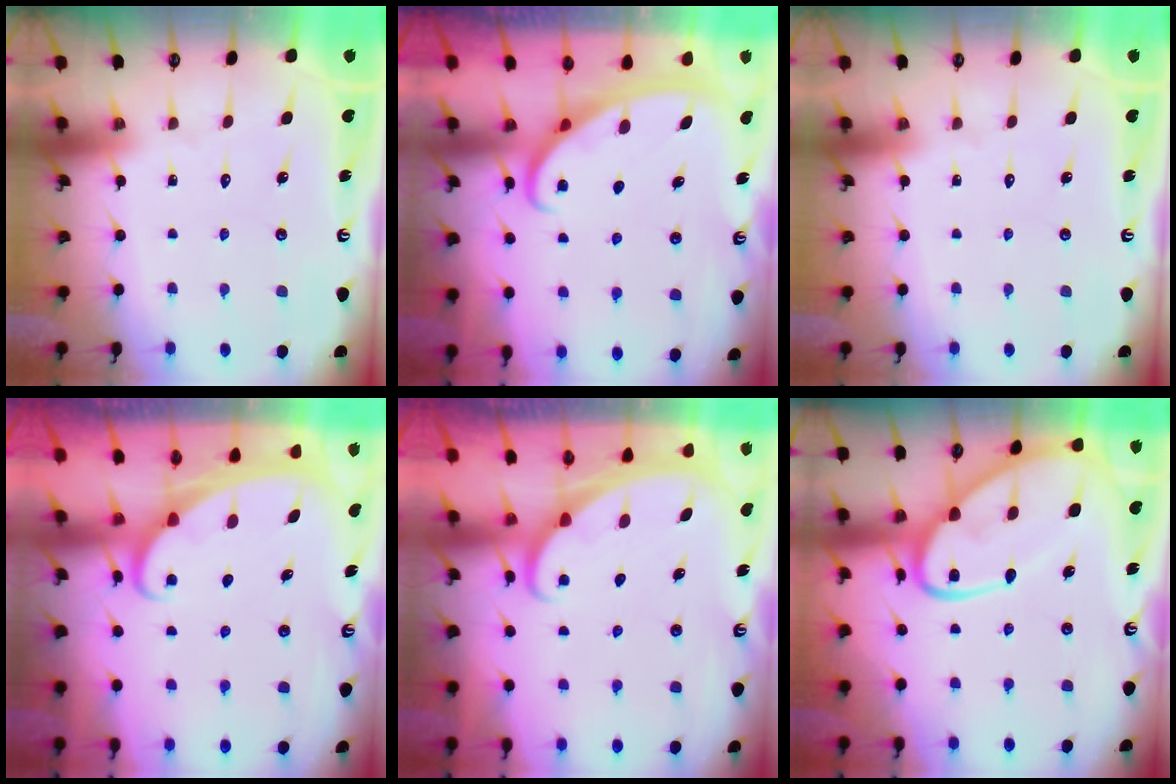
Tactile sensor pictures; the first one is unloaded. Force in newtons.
{"total": 2.5, "press": 2.5, "slide": 0.4}
{"total": 0.0}
{"total": 1.8, "press": 1.8, "slide": 0.1}
{"total": 1.5, "press": 1.5, "slide": 0.1}
{"total": 15.6, "press": 15.5, "slide": 1.3}